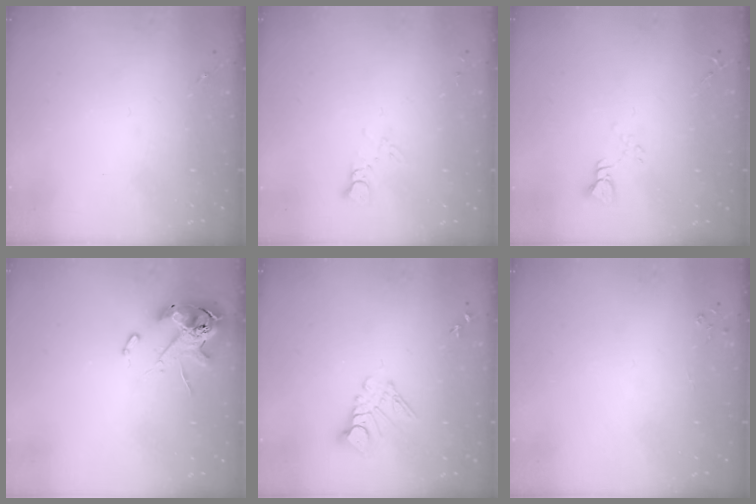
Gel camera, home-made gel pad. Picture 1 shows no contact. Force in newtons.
{"total": 4.1, "press": 4.1, "slide": 0.4}
{"total": 2.8, "press": 2.8, "slide": 0.2}
{"total": 12.1, "press": 11.9, "slide": 1.9}
{"total": 8.9, "press": 8.9, "slide": 0.8}
{"total": 2.7, "press": 2.7, "slide": 0.3}